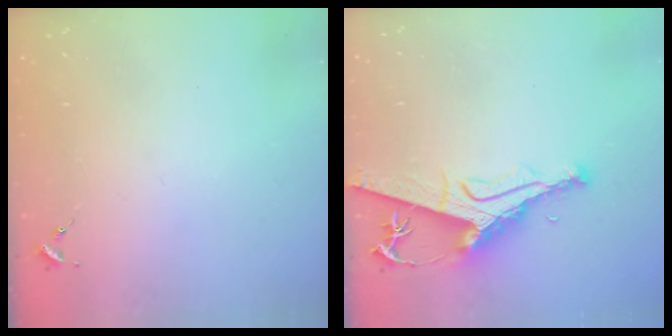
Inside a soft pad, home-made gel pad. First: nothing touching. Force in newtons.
{"total": 10.9, "press": 10.9, "slide": 1.1}